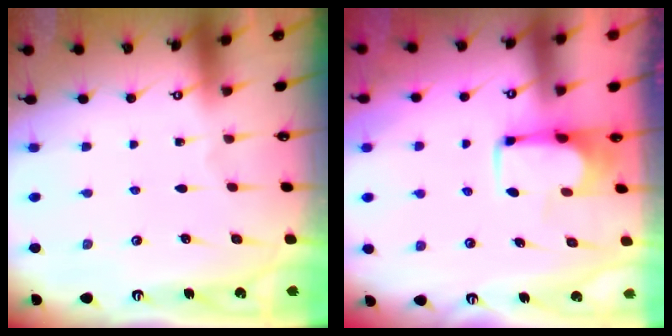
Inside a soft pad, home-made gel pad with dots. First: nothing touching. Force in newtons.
{"total": 3.5, "press": 3.5, "slide": 0.2}